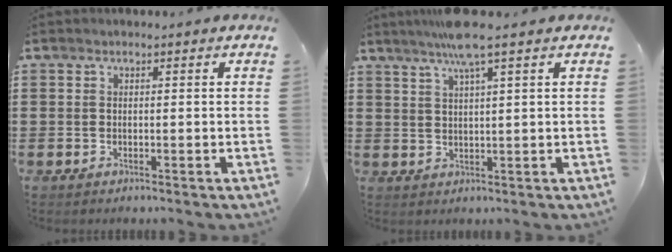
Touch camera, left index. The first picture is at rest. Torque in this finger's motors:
{"motor_torque": [1.71, -0.42, 0.49, 0.16]}